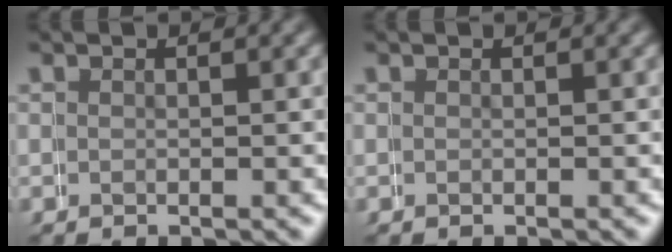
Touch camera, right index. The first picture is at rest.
{"total": 0.0}